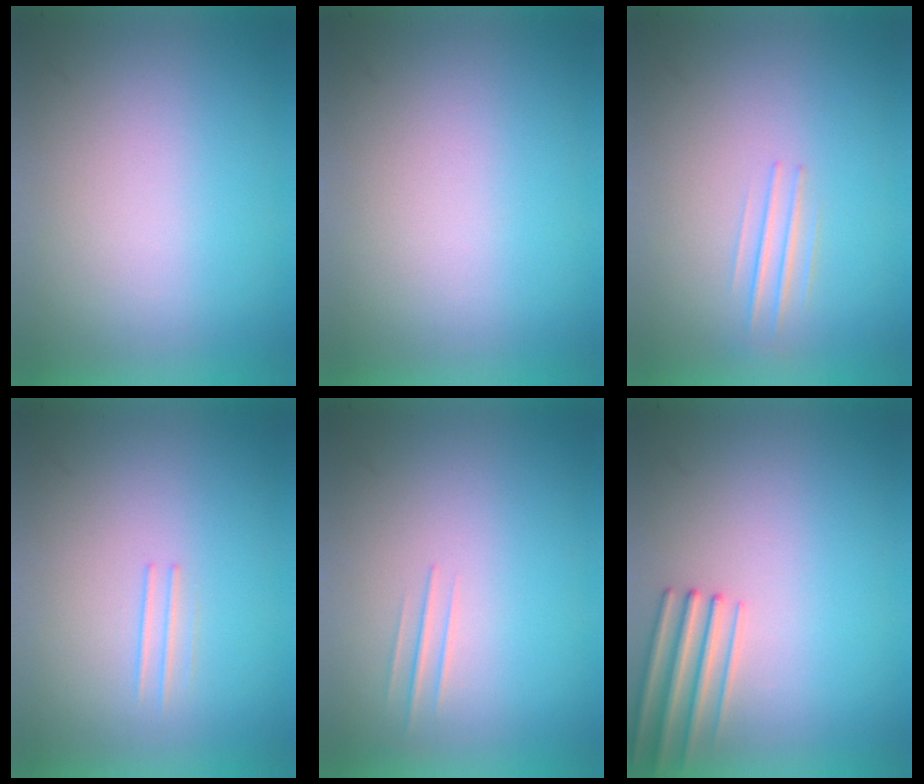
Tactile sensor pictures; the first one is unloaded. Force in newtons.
{"total": 1.5}
{"total": 1.3}
{"total": 1.2}
{"total": 1.0}
{"total": 2.5}